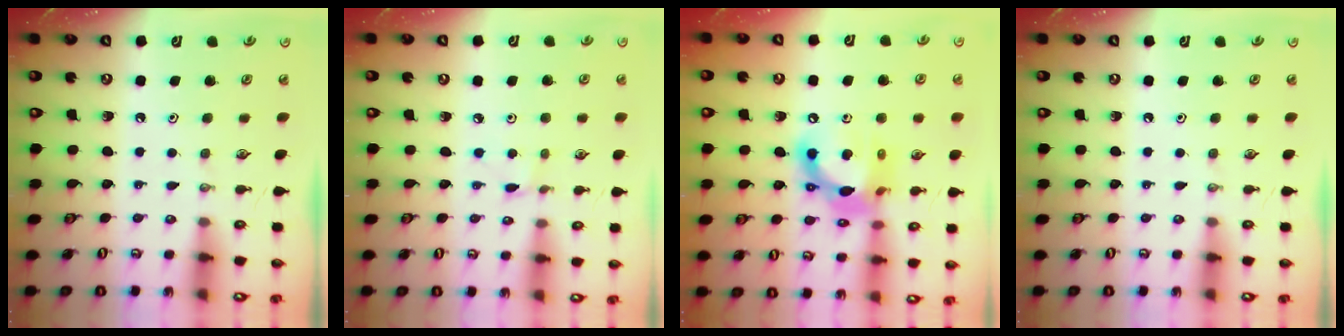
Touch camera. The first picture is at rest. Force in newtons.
{"total": 1.1, "press": 1.1, "slide": 0.1}
{"total": 15.2, "press": 15.1, "slide": 1.4}
{"total": 0.0}